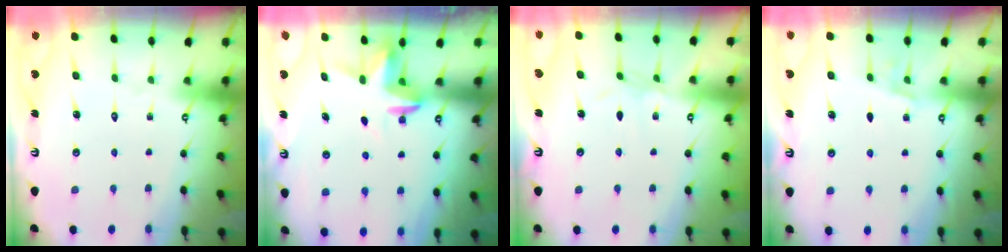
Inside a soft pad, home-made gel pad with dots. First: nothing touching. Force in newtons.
{"total": 3.6, "press": 3.6, "slide": 0.2}
{"total": 2.5, "press": 2.4, "slide": 0.6}
{"total": 5.1, "press": 4.2, "slide": 2.8}